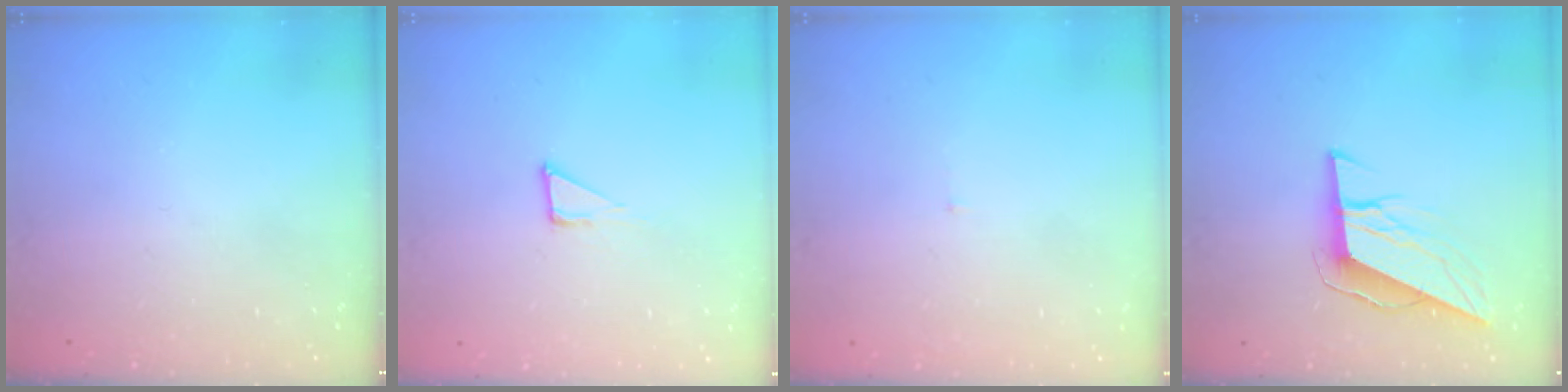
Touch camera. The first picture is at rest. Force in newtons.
{"total": 5.1, "press": 5.0, "slide": 0.4}
{"total": 3.0, "press": 3.0, "slide": 0.2}
{"total": 9.5, "press": 9.3, "slide": 1.9}